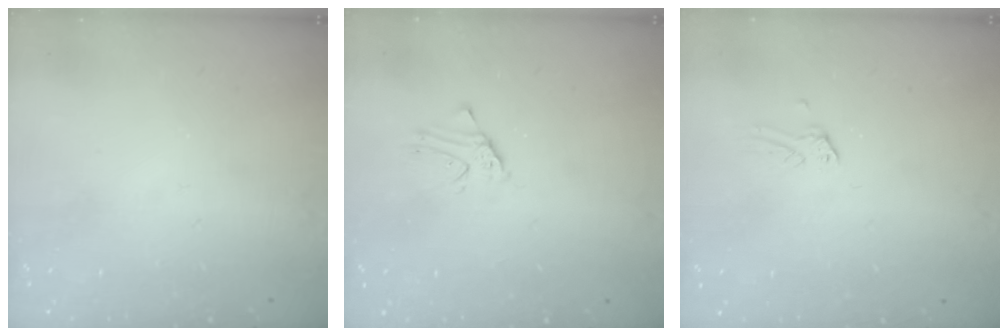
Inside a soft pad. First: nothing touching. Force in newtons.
{"total": 1.5, "press": 1.5, "slide": 0.1}
{"total": 0.0}